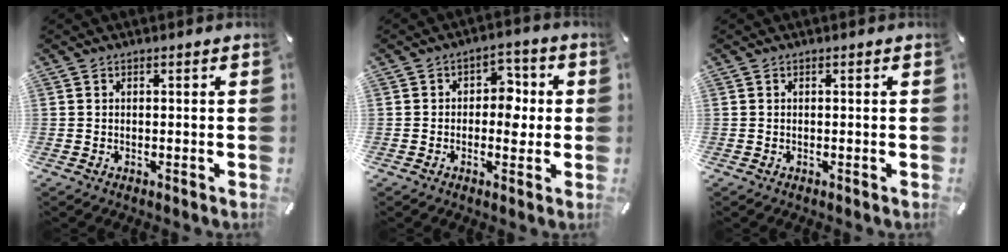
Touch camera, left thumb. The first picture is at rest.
{"total": 5.8, "force": [-0.4, 4.4, 3.8], "torque": [-0.034, 0.000, -0.017]}
{"total": 0.0}